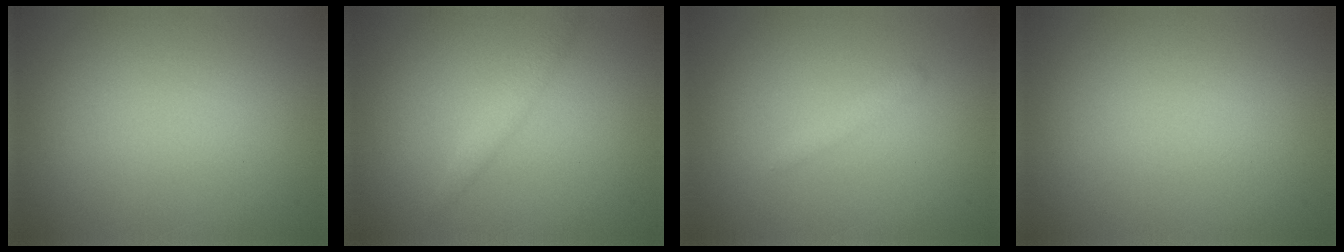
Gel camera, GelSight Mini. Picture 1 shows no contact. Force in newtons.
{"total": 1.4, "press": 1.4, "slide": 0.0}
{"total": 0.9, "press": 0.9, "slide": 0.0}
{"total": 0.0}